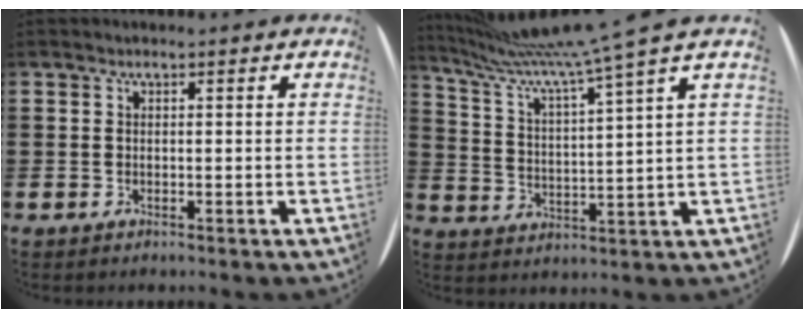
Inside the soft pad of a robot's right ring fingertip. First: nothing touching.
{"total": 8.1, "force": [6.9, -1.5, 4.0], "torque": [-0.103, -0.033, 0.117]}